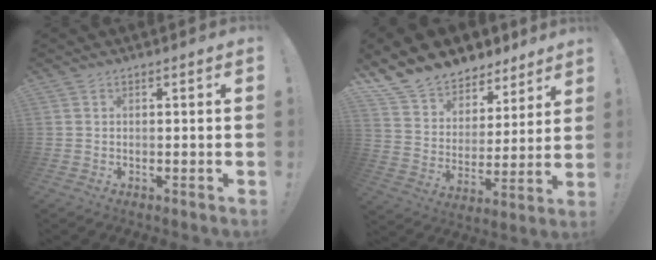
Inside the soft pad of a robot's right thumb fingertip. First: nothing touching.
{"total": 12.8, "force": [10.7, 6.6, 2.4], "torque": [-0.054, -0.090, 0.198]}